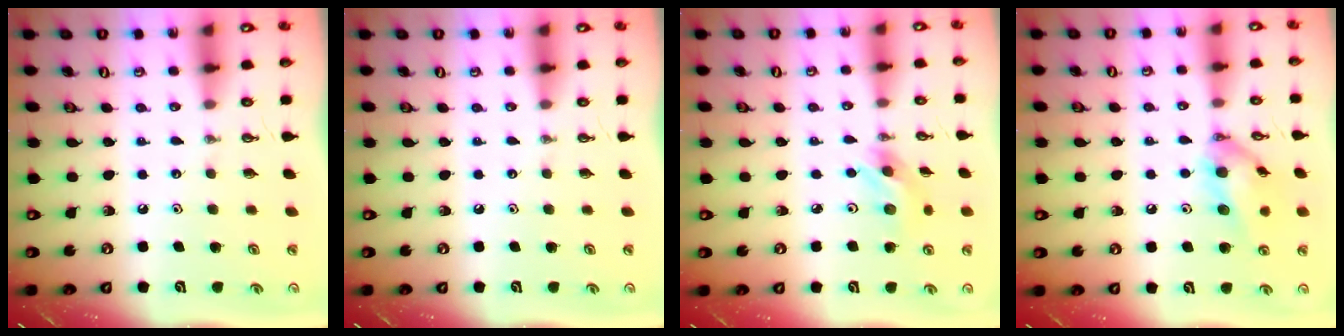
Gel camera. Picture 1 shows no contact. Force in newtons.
{"total": 0.0}
{"total": 7.5, "press": 7.5, "slide": 0.7}
{"total": 13.0, "press": 13.0, "slide": 0.9}